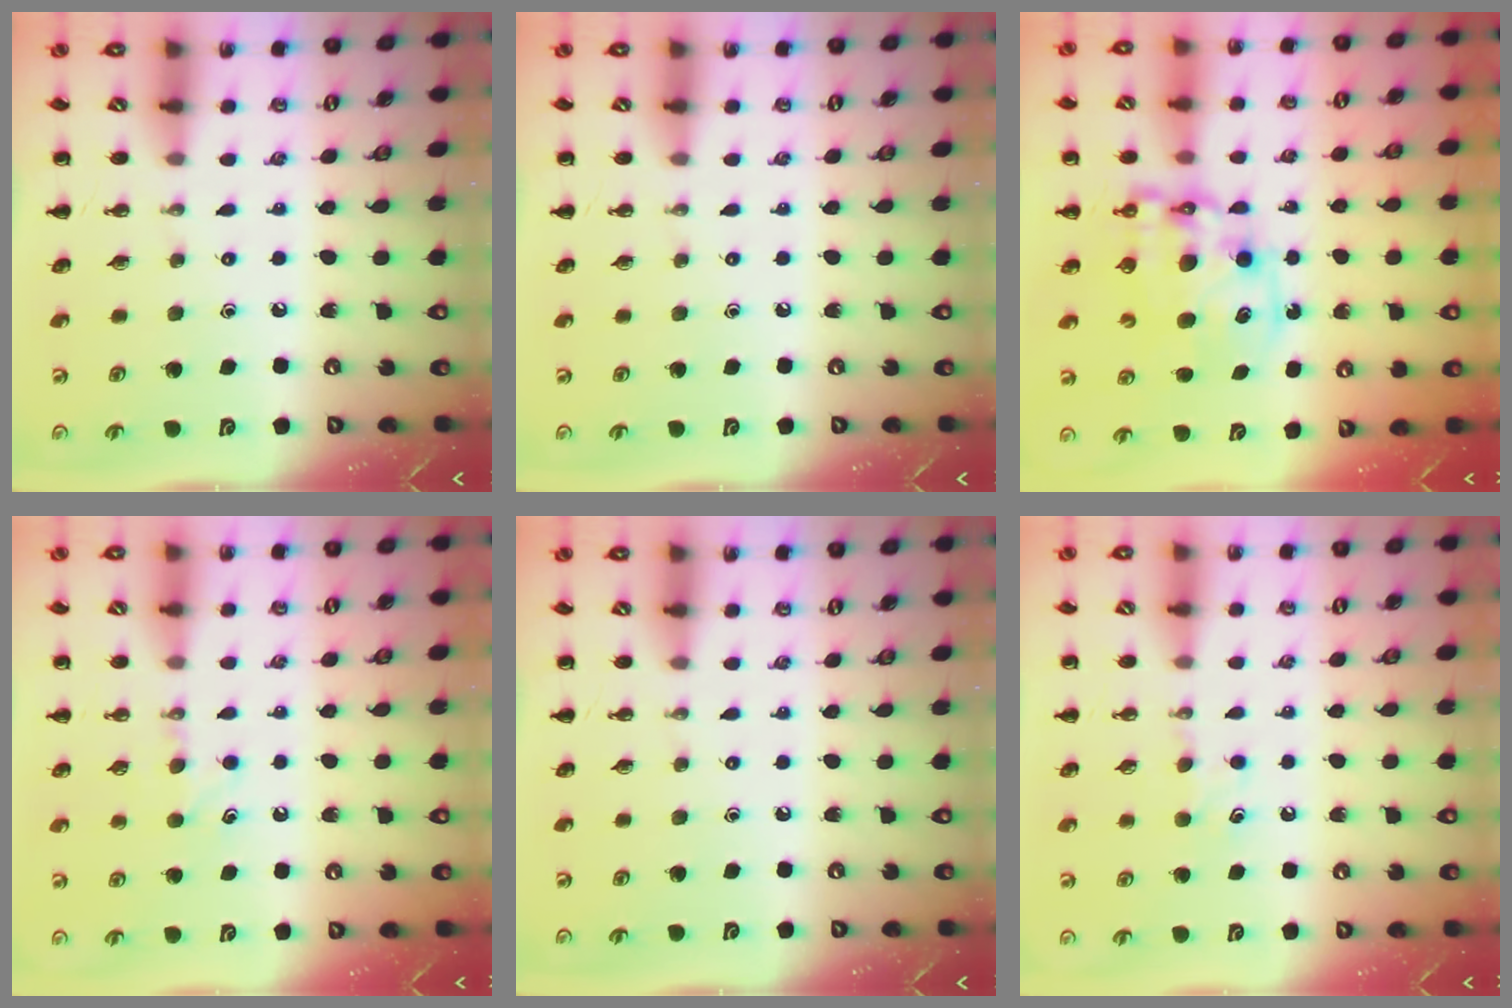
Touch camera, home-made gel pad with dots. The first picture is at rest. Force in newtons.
{"total": 0.0}
{"total": 11.7, "press": 11.3, "slide": 2.8}
{"total": 4.6, "press": 4.4, "slide": 1.2}
{"total": 0.0}
{"total": 5.0, "press": 4.8, "slide": 1.4}